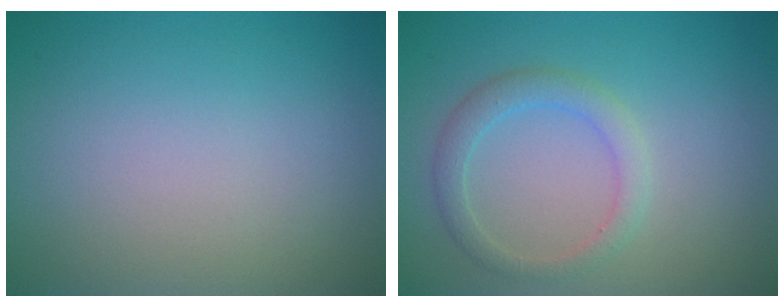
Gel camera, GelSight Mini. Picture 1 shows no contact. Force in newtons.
{"total": 2.2, "press": 2.2, "slide": 0.1}